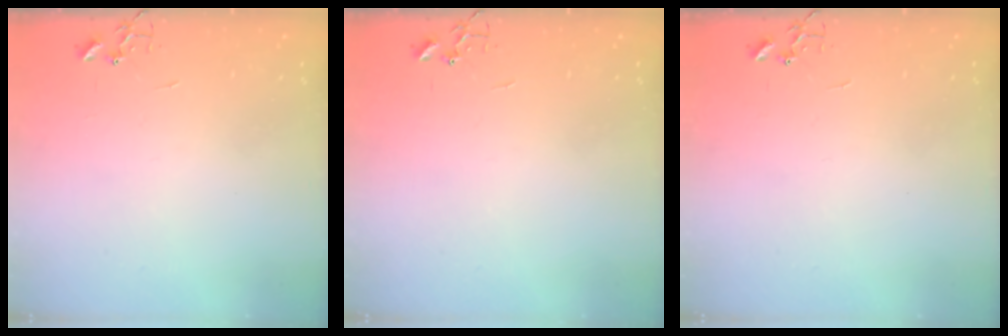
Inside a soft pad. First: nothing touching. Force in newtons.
{"total": 0.0}
{"total": 0.0}